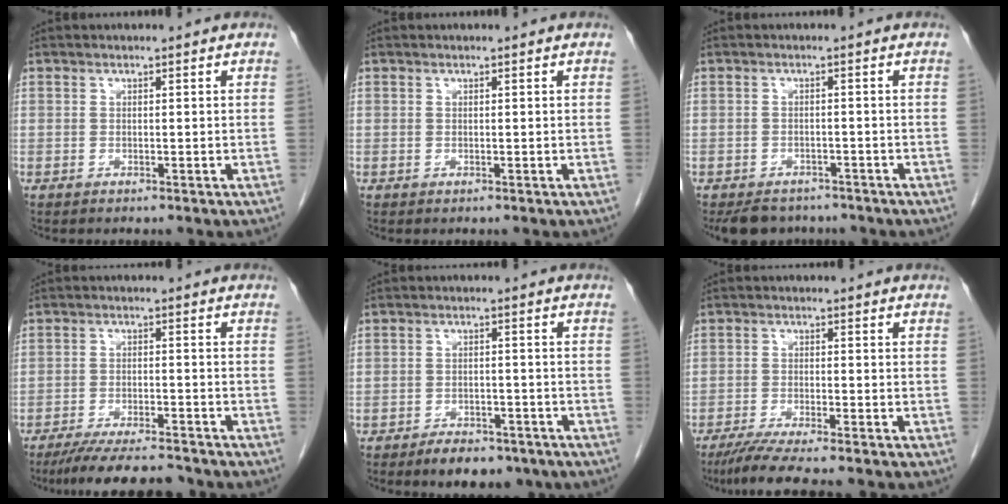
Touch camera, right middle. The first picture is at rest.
{"total": 0.0}
{"total": 6.1, "force": [-5.3, 2.7, 1.3], "torque": [-0.013, -0.004, -0.076]}
{"total": 10.8, "force": [-9.7, 1.0, 4.6], "torque": [-0.068, -0.012, -0.148]}
{"total": 6.5, "force": [-4.9, 2.9, 3.0], "torque": [-0.041, 0.001, -0.068]}
{"total": 6.9, "force": [-5.7, -0.5, 3.8], "torque": [-0.058, -0.020, -0.096]}